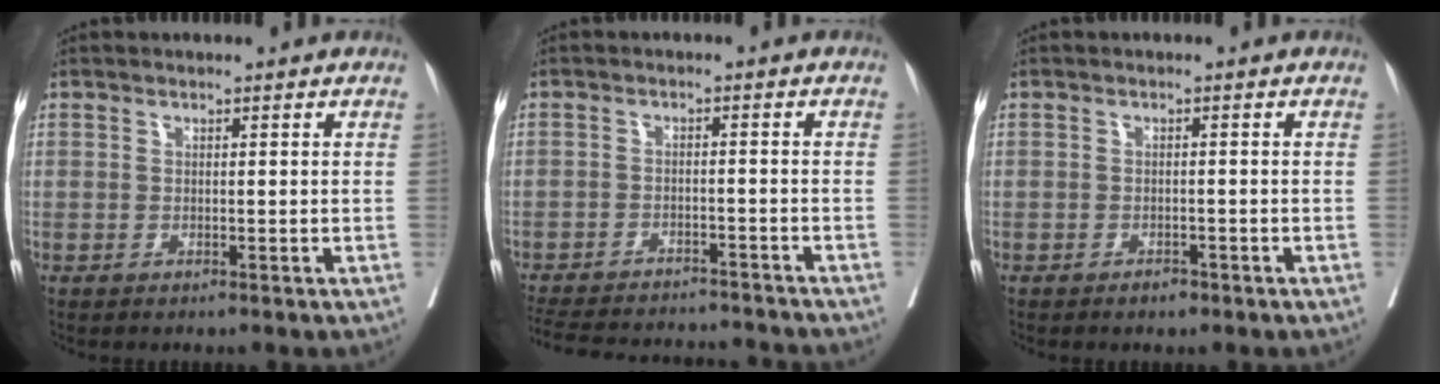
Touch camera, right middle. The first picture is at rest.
{"total": 17.0, "force": [-15.8, 3.2, 5.2], "torque": [-0.126, -0.010, -0.217]}
{"total": 1.4, "force": [-1.0, 0.6, 0.6], "torque": [-0.011, 0.001, -0.012]}